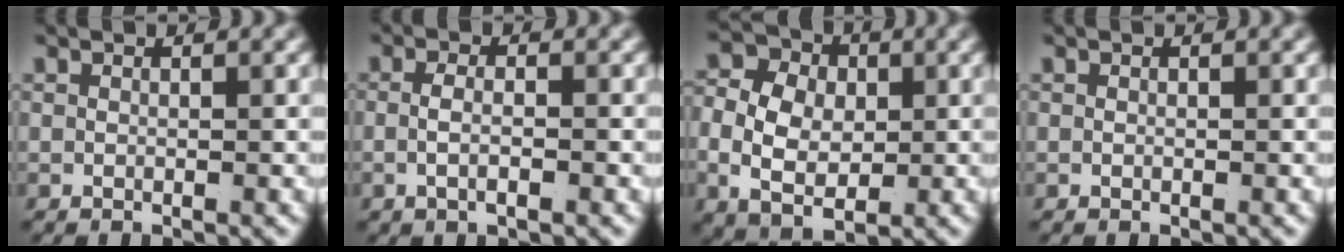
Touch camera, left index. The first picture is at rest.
{"total": 2.0, "force": [-1.0, 0.3, 1.7], "torque": [-0.040, -0.010, -0.012]}
{"total": 9.3, "force": [0.0, 7.2, 5.9], "torque": [-0.115, -0.021, 0.003]}
{"total": 0.0}